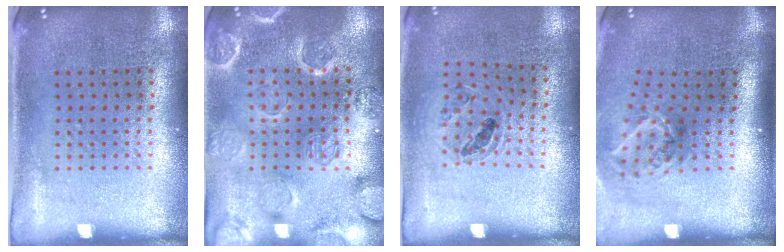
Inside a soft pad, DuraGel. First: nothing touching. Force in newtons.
{"total": 3.1, "press": 3.0, "slide": 0.6}
{"total": 0.9, "press": 0.9, "slide": 0.2}
{"total": 1.9, "press": 1.2, "slide": 1.5}